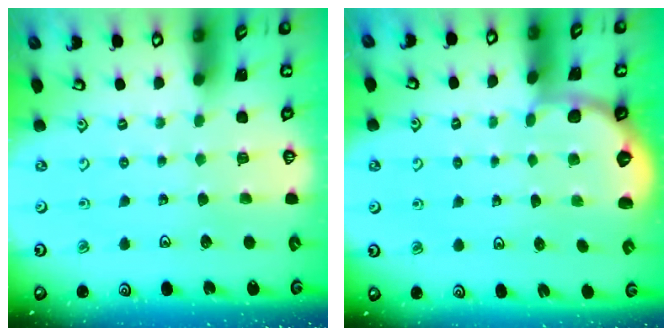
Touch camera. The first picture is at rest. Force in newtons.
{"total": 1.8, "press": 1.7, "slide": 0.1}